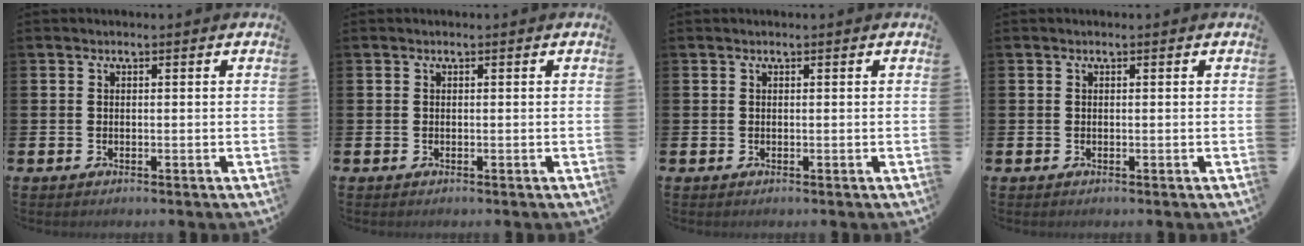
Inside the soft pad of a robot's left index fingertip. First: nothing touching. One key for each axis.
{"total": 0.0}
{"total": 0.0}
{"total": 0.0}